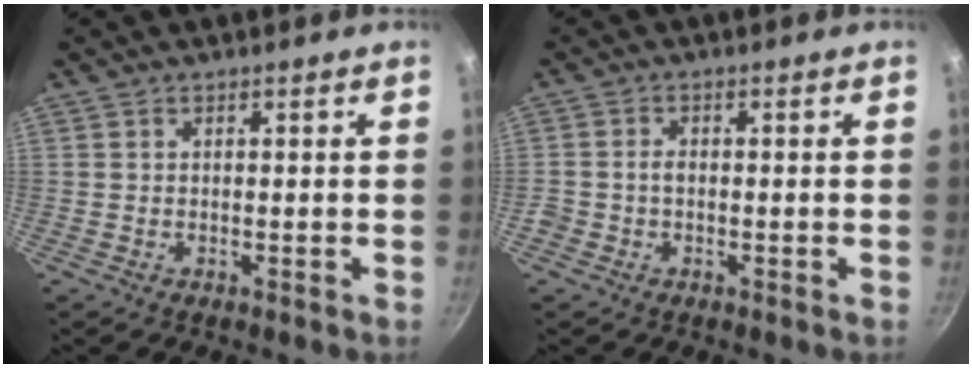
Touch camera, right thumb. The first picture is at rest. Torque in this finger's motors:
{"motor_torque": [0.40, 0.49, 0.39, -0.05, 0.19]}